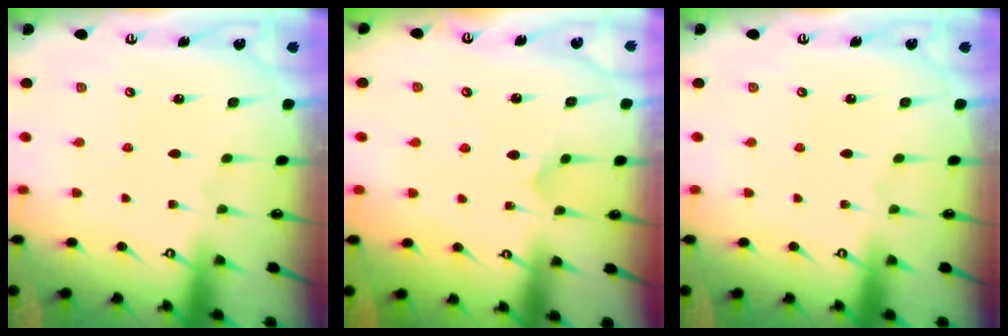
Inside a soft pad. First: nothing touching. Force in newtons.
{"total": 5.5, "press": 5.5, "slide": 0.5}
{"total": 0.0}